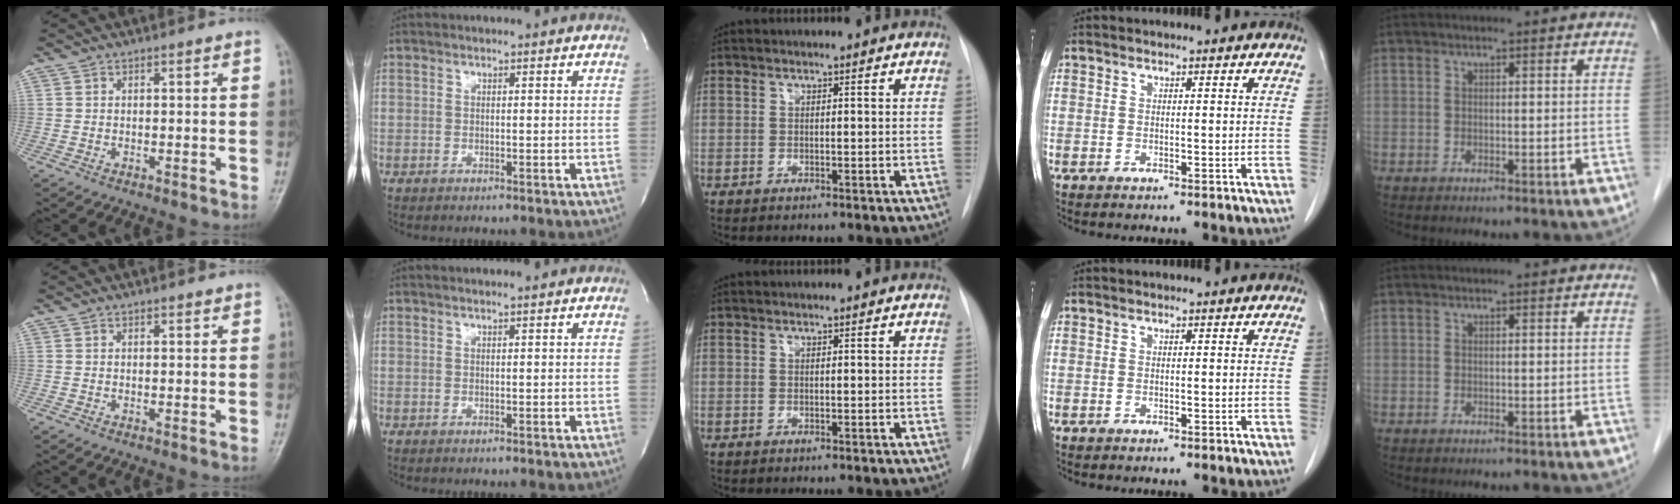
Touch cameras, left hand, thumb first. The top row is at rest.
{"thumb": {"total": 1.0, "force": [0.8, 0.4, 0.4], "torque": [-0.006, -0.005, 0.010]}, "index": {"total": 0.9, "force": [0.8, -0.1, 0.4], "torque": [-0.010, 0.005, 0.017]}}